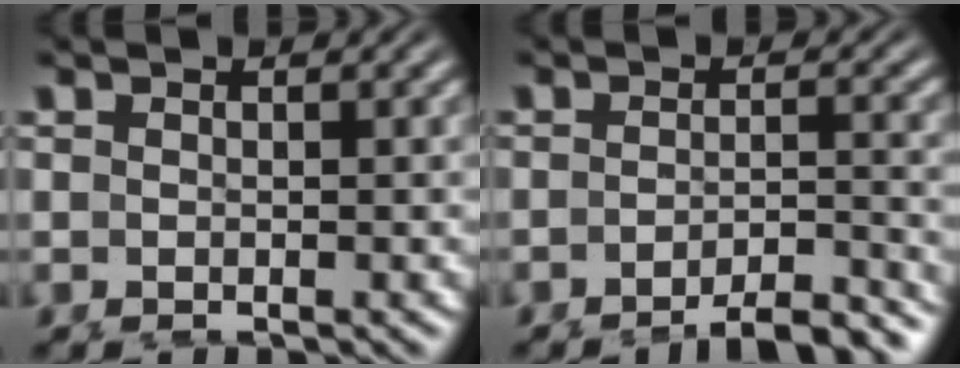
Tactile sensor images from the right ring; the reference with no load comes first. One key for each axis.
{"total": 5.3, "fx": -4.9, "fy": 0.3, "fz": 2.0, "tx": -0.016, "ty": -0.012, "tz": -0.076}